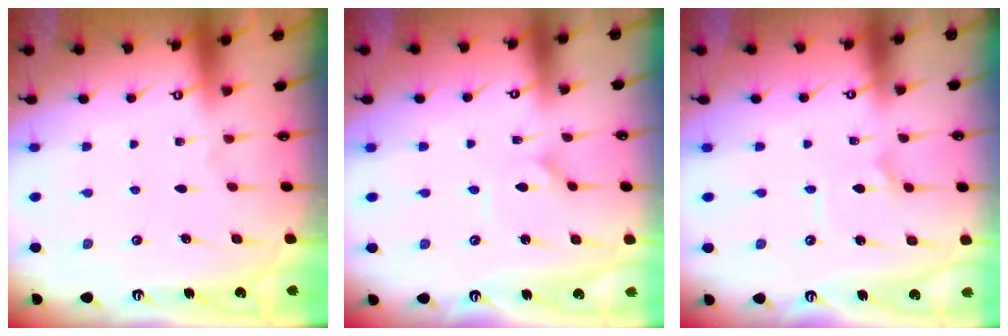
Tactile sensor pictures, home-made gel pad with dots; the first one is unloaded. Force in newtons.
{"total": 1.0, "press": 1.0, "slide": 0.2}
{"total": 2.5, "press": 2.5, "slide": 0.2}